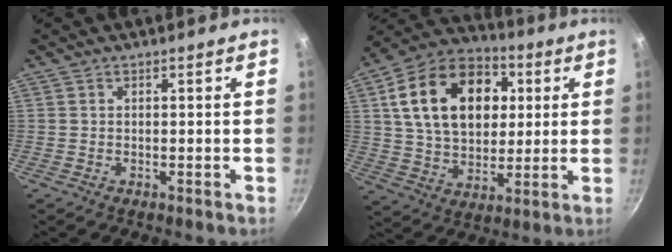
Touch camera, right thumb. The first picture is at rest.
{"total": 22.6, "force": [5.4, 15.6, 15.4], "torque": [-0.235, 0.008, 0.085]}